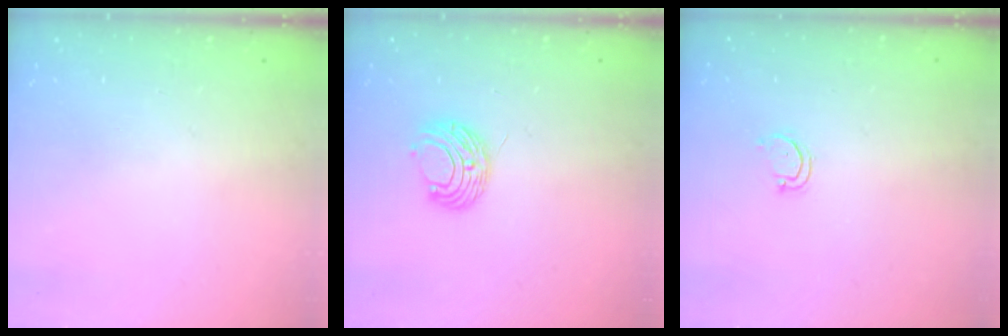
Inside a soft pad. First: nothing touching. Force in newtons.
{"total": 8.0, "press": 7.9, "slide": 0.6}
{"total": 2.6, "press": 2.6, "slide": 0.2}